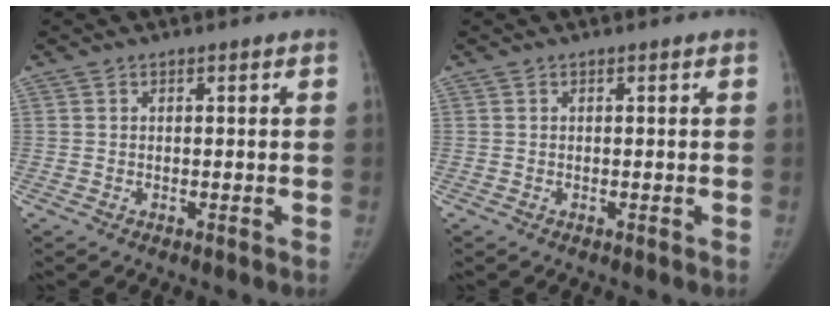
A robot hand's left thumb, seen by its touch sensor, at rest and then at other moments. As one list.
[{"total": 0.0}]